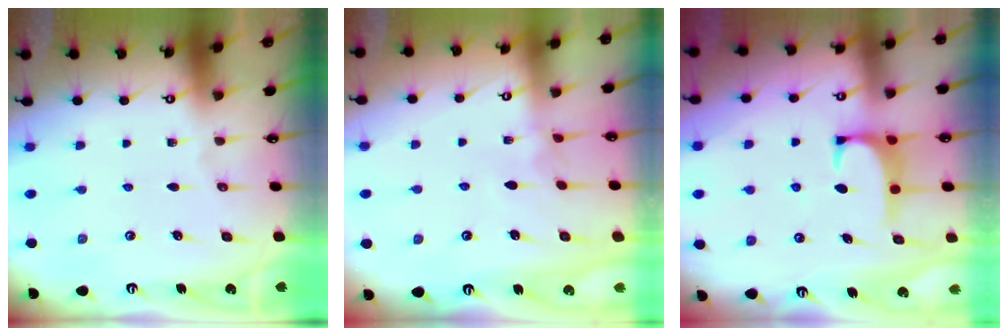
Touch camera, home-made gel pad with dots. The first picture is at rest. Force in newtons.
{"total": 2.9, "press": 2.9, "slide": 0.2}
{"total": 1.3, "press": 1.2, "slide": 0.5}